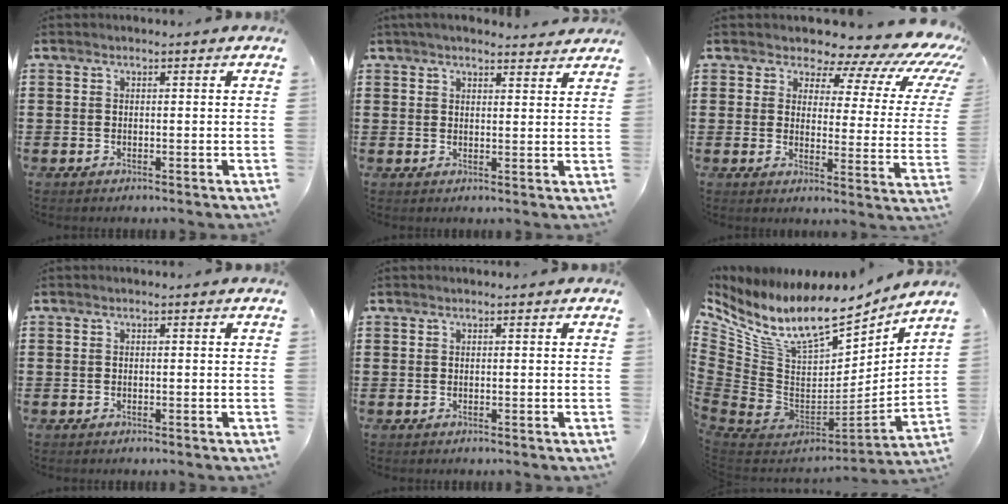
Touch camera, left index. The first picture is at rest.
{"total": 3.2, "force": [2.9, 0.5, 1.0], "torque": [-0.026, -0.003, 0.055]}
{"total": 7.4, "force": [6.0, 2.8, 3.3], "torque": [-0.063, -0.048, 0.098]}
{"total": 0.0}
{"total": 0.0}
{"total": 14.4, "force": [10.2, 5.5, 8.5], "torque": [-0.192, -0.075, 0.181]}